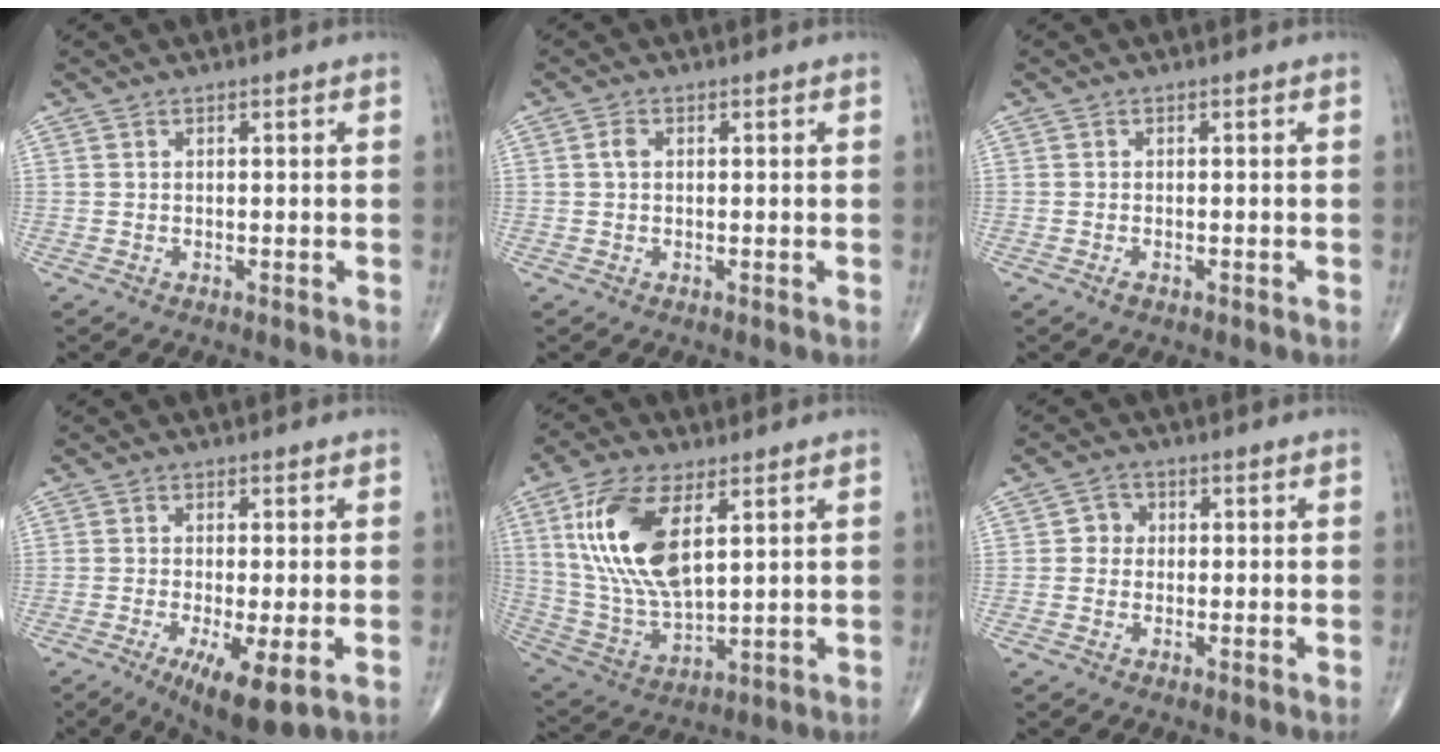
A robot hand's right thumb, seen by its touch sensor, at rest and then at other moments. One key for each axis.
{"total": 1.4, "fx": 0.2, "fy": 0.9, "fz": 1.0, "tx": -0.019, "ty": 0.004, "tz": 0.002}
{"total": 0.9, "fx": -0.5, "fy": 0.4, "fz": 0.6, "tx": -0.011, "ty": 0.001, "tz": -0.009}
{"total": 8.5, "fx": -2.9, "fy": 2.0, "fz": 7.7, "tx": -0.131, "ty": -0.020, "tz": -0.045}
{"total": 17.2, "fx": 5.7, "fy": 7.9, "fz": 14.2, "tx": -0.281, "ty": -0.018, "tz": 0.117}
{"total": 2.7, "fx": 0.0, "fy": 2.5, "fz": 0.9, "tx": 0.005, "ty": 0.008, "tz": -0.006}